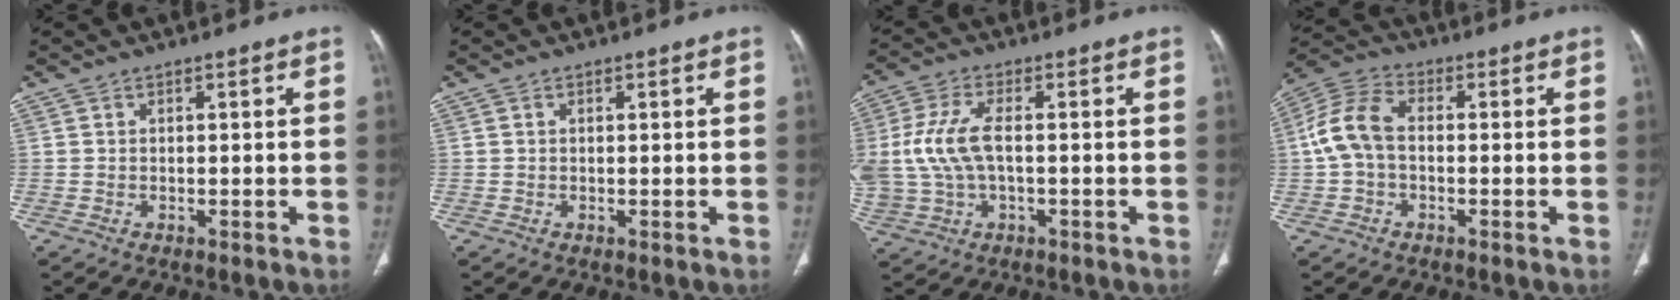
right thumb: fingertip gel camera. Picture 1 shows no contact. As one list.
[{"total": 0.0}, {"total": 10.4, "force": [0.1, 5.4, 8.9], "torque": [-0.215, 0.015, 0.007]}, {"total": 8.8, "force": [-0.4, 5.6, 6.7], "torque": [-0.138, 0.027, -0.016]}]